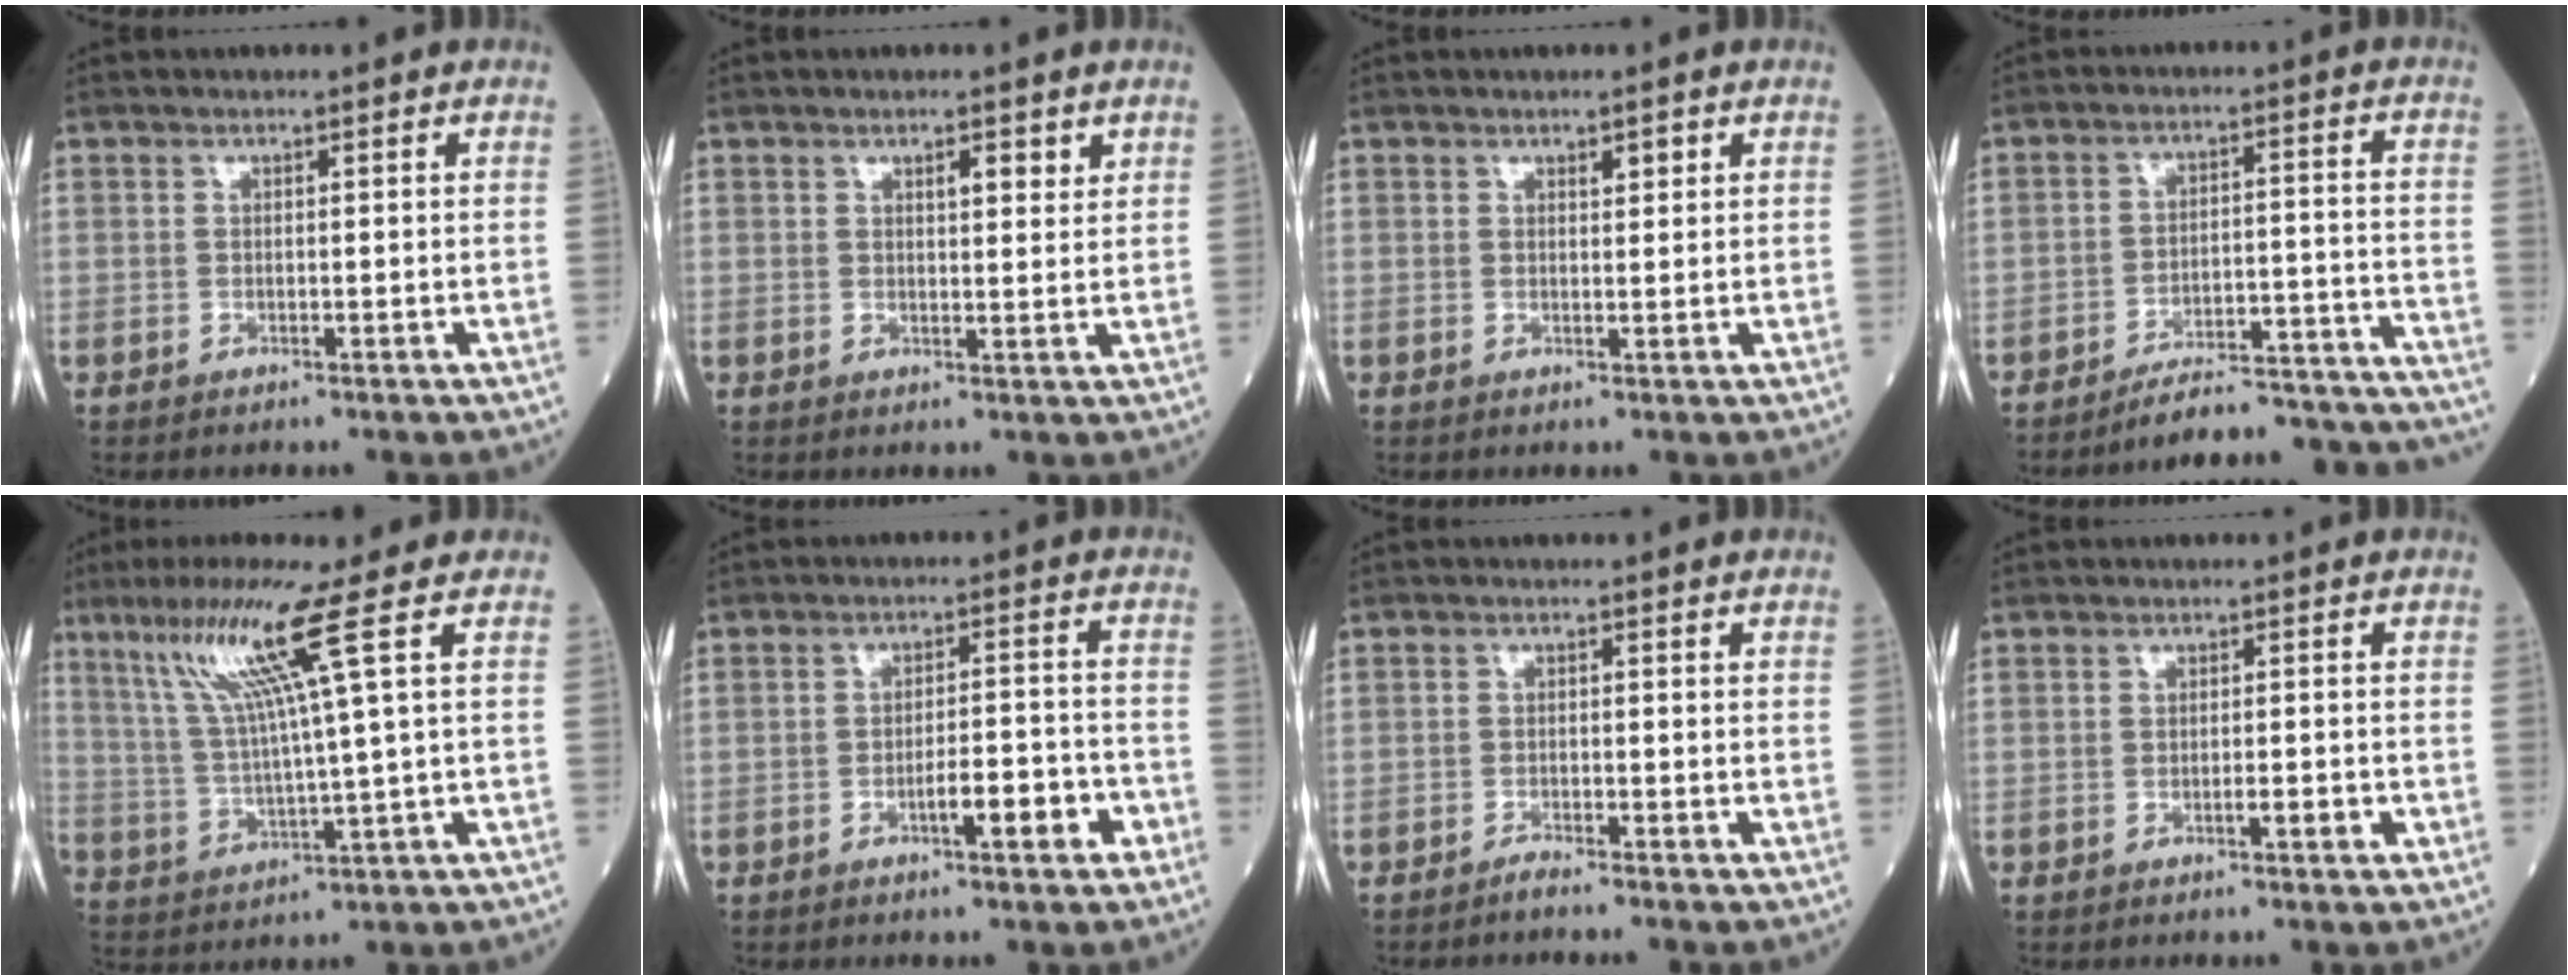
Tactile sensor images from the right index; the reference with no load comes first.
{"total": 2.6, "force": [1.6, 0.7, 1.8], "torque": [-0.026, -0.002, 0.023]}
{"total": 1.3, "force": [0.8, 0.4, 0.9], "torque": [-0.013, 0.000, 0.011]}
{"total": 19.7, "force": [-19.2, 1.0, 4.0], "torque": [-0.011, 0.023, -0.250]}
{"total": 10.9, "force": [5.3, -2.3, 9.3], "torque": [-0.175, 0.012, 0.106]}
{"total": 5.8, "force": [-3.0, 1.0, 4.9], "torque": [-0.071, 0.008, -0.046]}
{"total": 1.4, "force": [-1.3, -0.2, 0.4], "torque": [-0.010, -0.001, -0.026]}
{"total": 1.8, "force": [-0.9, 0.2, 1.5], "torque": [-0.023, 0.000, -0.014]}